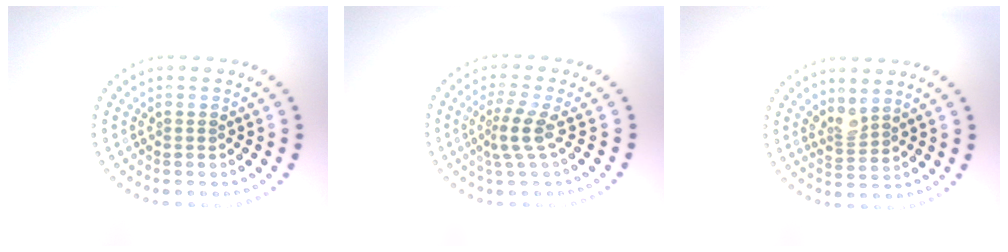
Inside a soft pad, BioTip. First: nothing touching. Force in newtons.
{"total": 2.6, "press": 1.8, "slide": 1.8}
{"total": 2.0, "press": 1.5, "slide": 1.3}